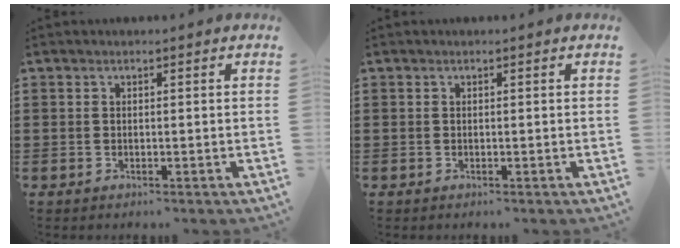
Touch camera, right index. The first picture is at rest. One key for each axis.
{"total": 0.0}